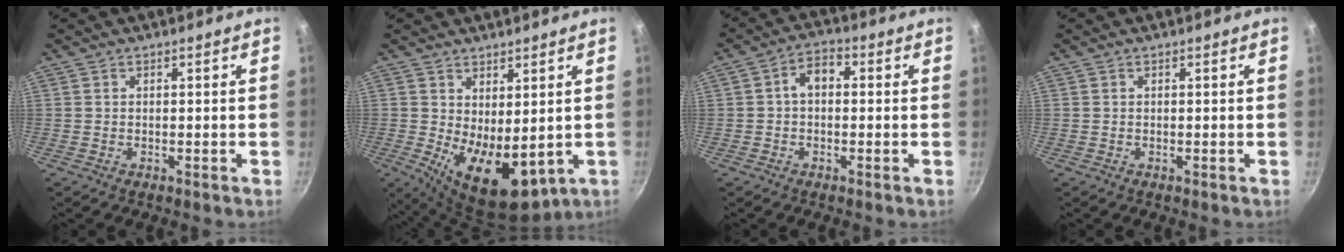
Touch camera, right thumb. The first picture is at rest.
{"total": 11.8, "force": [-0.1, 6.2, 10.1], "torque": [-0.130, -0.026, 0.021]}
{"total": 4.9, "force": [0.2, 3.3, 3.6], "torque": [-0.047, 0.015, -0.007]}
{"total": 0.0}